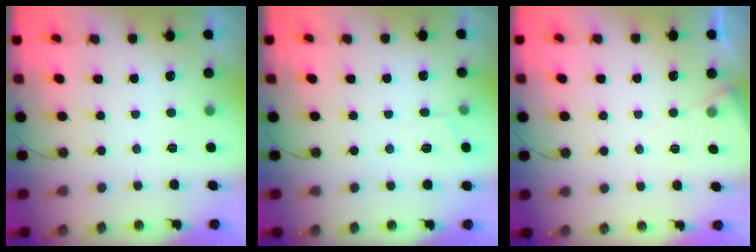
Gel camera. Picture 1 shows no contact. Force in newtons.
{"total": 4.9, "press": 4.8, "slide": 0.8}
{"total": 4.0, "press": 3.9, "slide": 0.6}